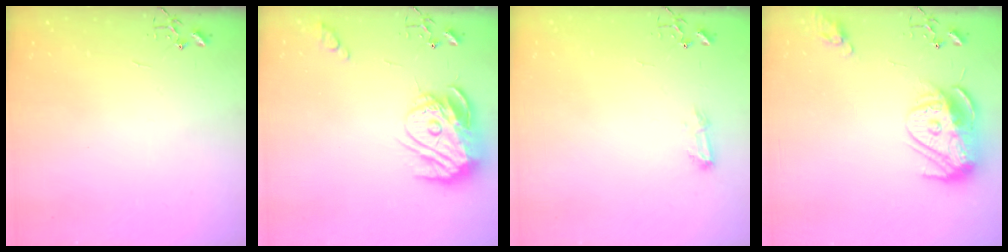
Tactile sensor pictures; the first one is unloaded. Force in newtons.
{"total": 16.3, "press": 16.2, "slide": 1.6}
{"total": 7.7, "press": 7.6, "slide": 0.9}
{"total": 13.5, "press": 13.4, "slide": 1.1}